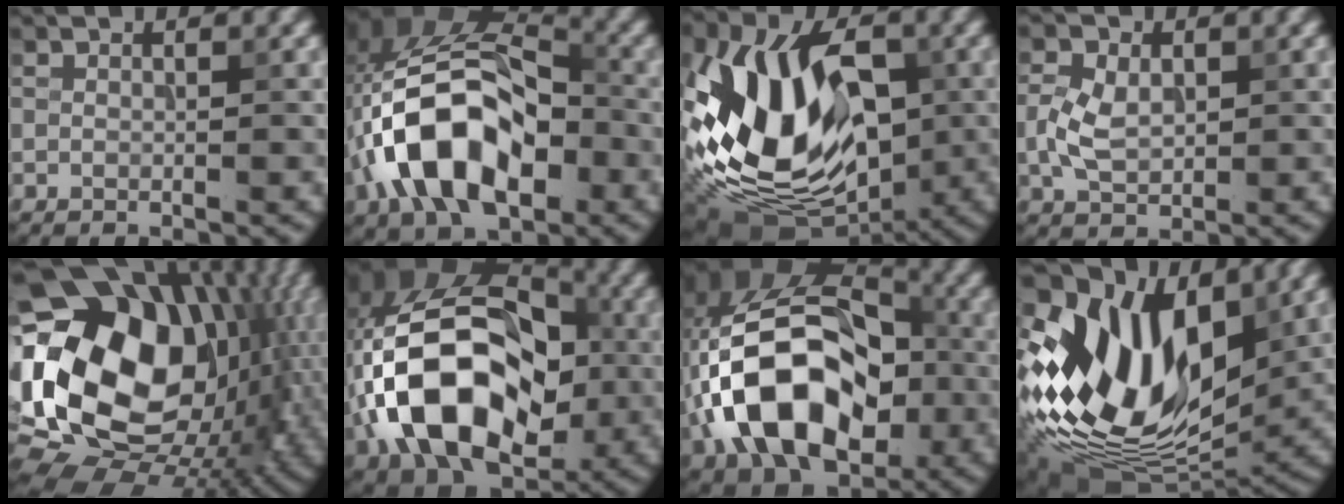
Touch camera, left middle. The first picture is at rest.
{"total": 12.4, "force": [-3.8, 7.5, 9.1], "torque": [-0.178, 0.009, -0.076]}
{"total": 15.5, "force": [-1.5, 10.3, 11.5], "torque": [-0.228, -0.003, -0.037]}
{"total": 3.8, "force": [0.1, 2.7, 2.7], "torque": [-0.057, 0.003, 0.001]}
{"total": 21.3, "force": [1.6, 14.9, 15.0], "torque": [-0.270, 0.019, 0.039]}
{"total": 15.7, "force": [-2.8, 10.6, 11.2], "torque": [-0.195, 0.004, -0.065]}
{"total": 14.6, "force": [-3.1, 9.7, 10.4], "torque": [-0.183, 0.005, -0.068]}
{"total": 14.3, "force": [1.3, 9.5, 10.5], "torque": [-0.198, 0.008, 0.006]}